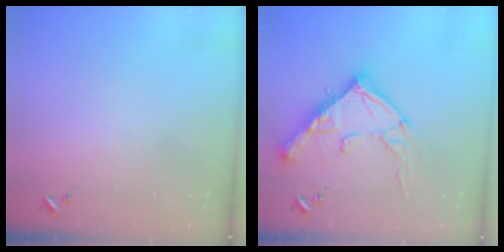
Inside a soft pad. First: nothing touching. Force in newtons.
{"total": 19.6, "press": 19.5, "slide": 2.0}